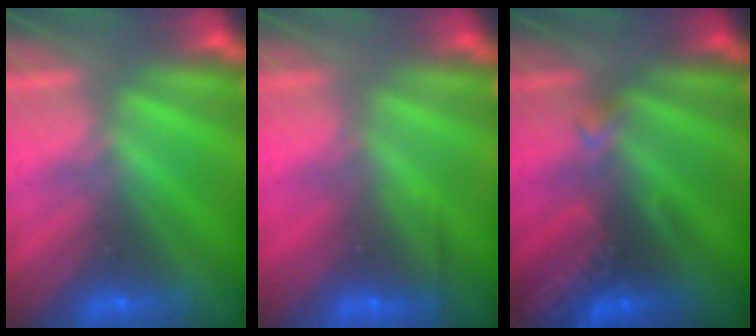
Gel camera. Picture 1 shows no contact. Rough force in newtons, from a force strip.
{"total": 2.4}
{"total": 2.7}